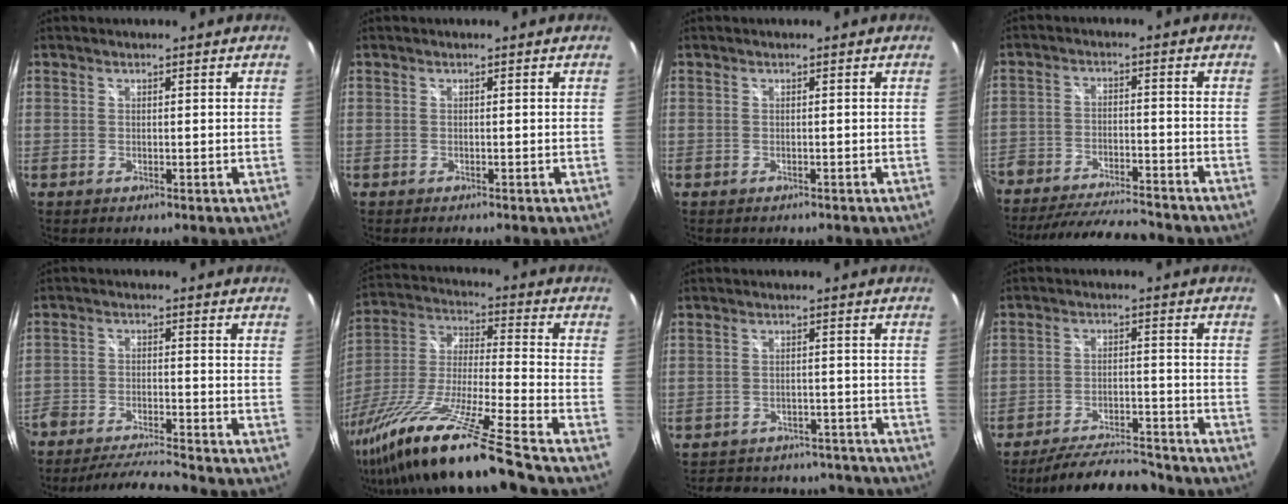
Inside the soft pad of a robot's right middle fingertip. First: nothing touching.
{"total": 0.8, "force": [-0.8, 0.1, 0.3], "torque": [-0.006, -0.006, -0.014]}
{"total": 1.2, "force": [-1.0, 0.4, 0.3], "torque": [-0.011, -0.005, -0.014]}
{"total": 18.0, "force": [-15.2, 5.1, 8.1], "torque": [-0.183, -0.021, -0.236]}
{"total": 12.7, "force": [-11.5, 1.5, 5.3], "torque": [-0.127, -0.016, -0.203]}
{"total": 26.8, "force": [-20.1, -0.3, 17.8], "torque": [-0.319, -0.059, -0.359]}
{"total": 18.2, "force": [-15.8, 7.2, 5.3], "torque": [-0.114, 0.032, -0.189]}
{"total": 12.4, "force": [-11.5, 2.1, 4.2], "torque": [-0.093, 0.006, -0.171]}